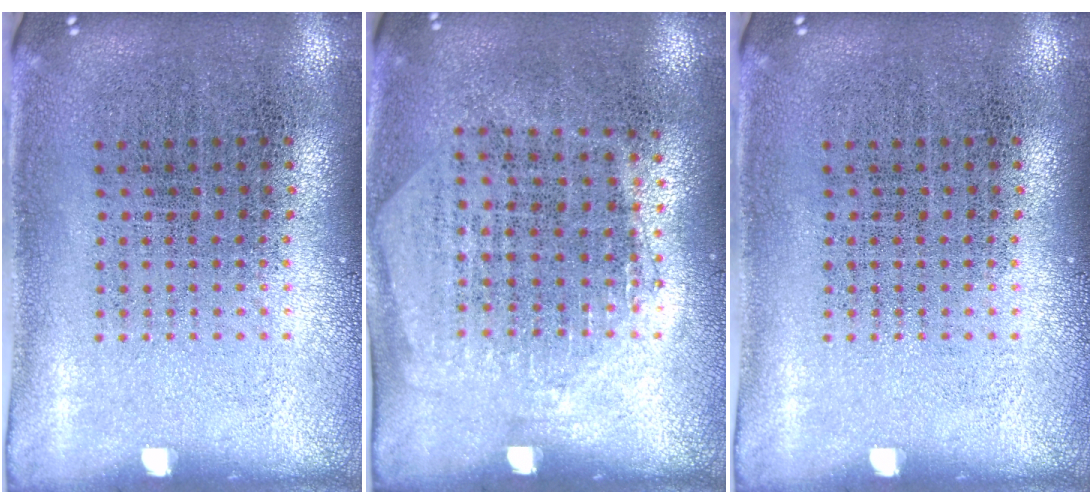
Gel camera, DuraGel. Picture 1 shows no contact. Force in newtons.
{"total": 1.3, "press": 1.1, "slide": 0.7}
{"total": 0.0}